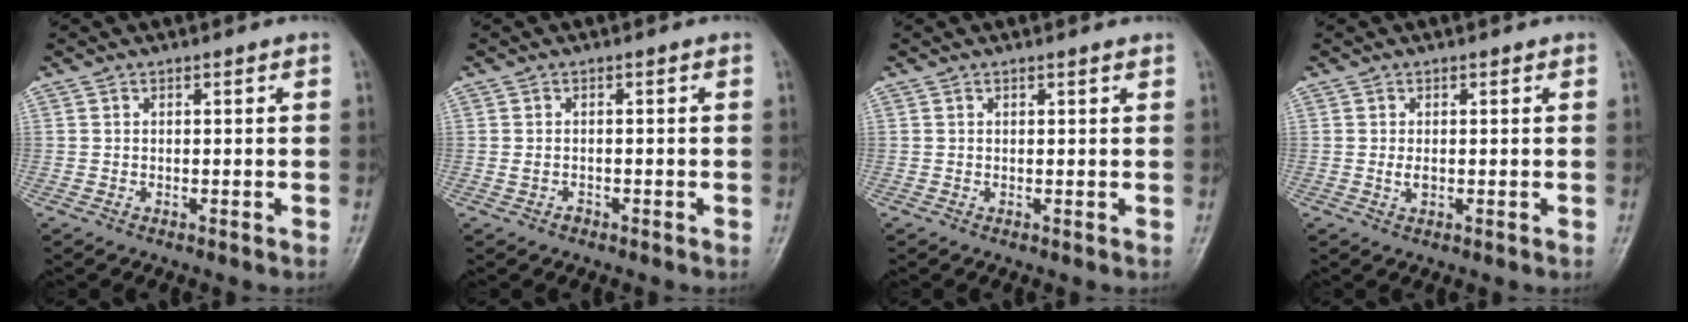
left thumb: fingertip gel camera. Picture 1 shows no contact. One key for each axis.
{"total": 1.0, "fx": -0.5, "fy": 0.7, "fz": 0.5, "tx": -0.014, "ty": 0.008, "tz": -0.006}
{"total": 0.7, "fx": 0.5, "fy": 0.0, "fz": 0.4, "tx": -0.009, "ty": -0.003, "tz": 0.008}
{"total": 1.5, "fx": 0.1, "fy": 0.9, "fz": 1.2, "tx": -0.021, "ty": -0.003, "tz": 0.003}